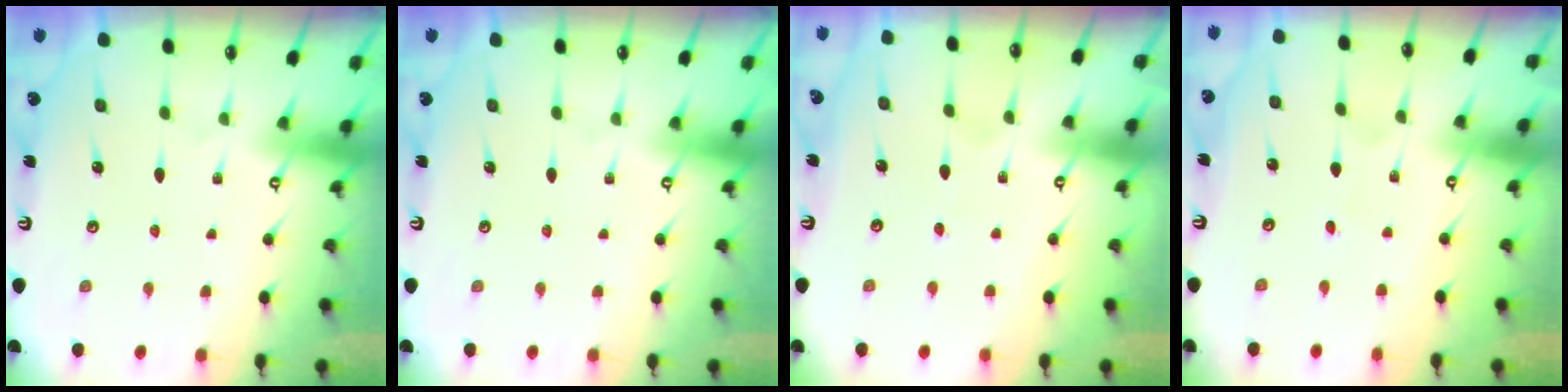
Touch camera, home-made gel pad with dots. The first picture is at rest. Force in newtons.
{"total": 0.0}
{"total": 2.7, "press": 2.7, "slide": 0.3}
{"total": 0.6, "press": 0.6, "slide": 0.0}